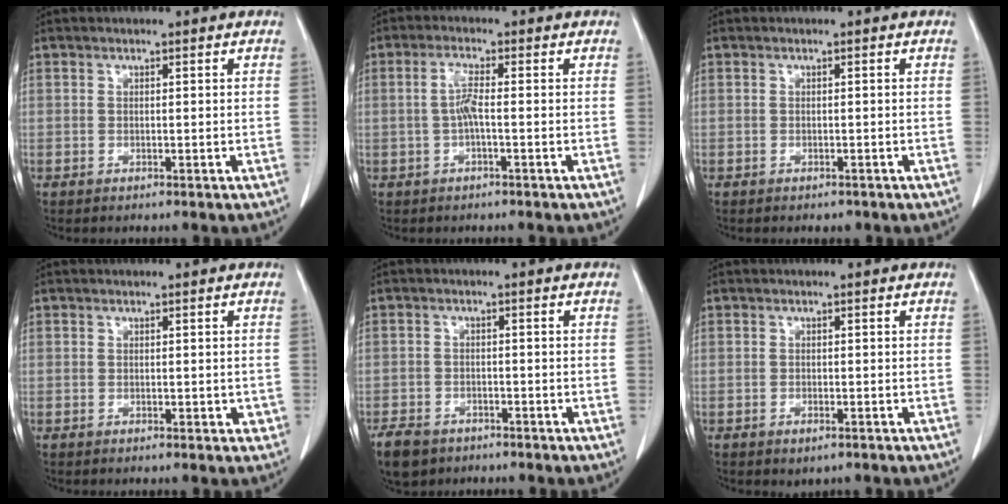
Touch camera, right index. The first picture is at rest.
{"total": 3.1, "force": [-0.3, 0.2, 3.1], "torque": [-0.063, 0.005, -0.006]}
{"total": 1.2, "force": [-1.0, 0.5, 0.4], "torque": [-0.006, -0.001, -0.010]}
{"total": 1.7, "force": [-0.2, 1.1, 1.2], "torque": [-0.008, 0.004, 0.000]}
{"total": 5.7, "force": [-4.2, 3.4, 1.9], "torque": [-0.041, -0.003, -0.067]}
{"total": 1.3, "force": [-0.8, 0.7, 0.9], "torque": [-0.015, -0.002, -0.004]}